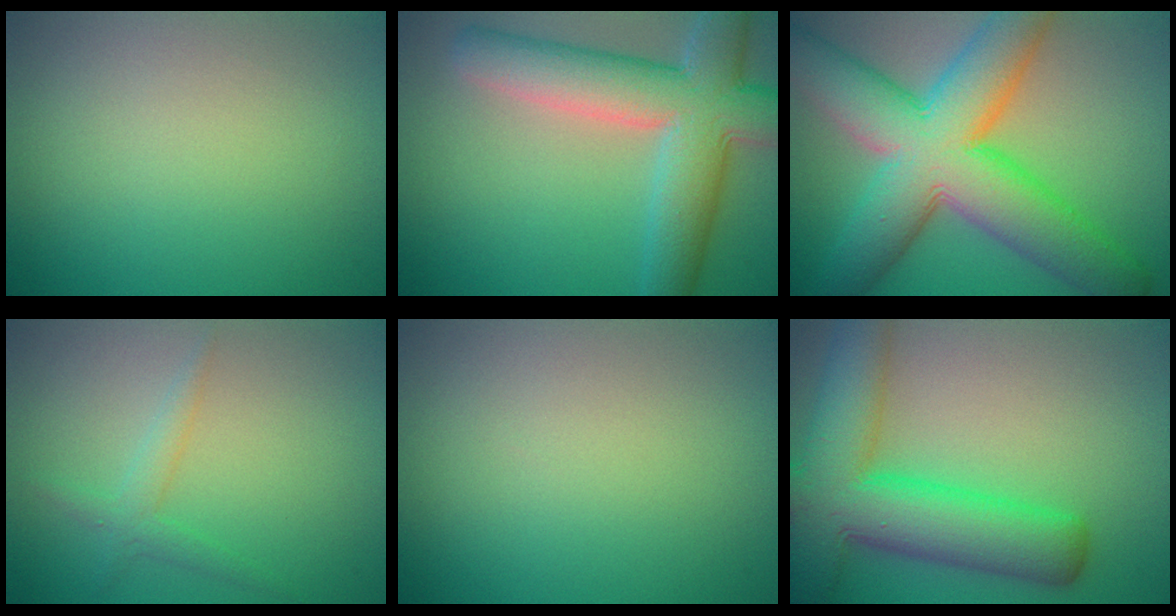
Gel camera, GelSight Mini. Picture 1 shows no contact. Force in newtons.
{"total": 8.7, "press": 8.7, "slide": 0.6}
{"total": 13.2, "press": 13.2, "slide": 0.4}
{"total": 1.8, "press": 1.8, "slide": 0.0}
{"total": 0.0}
{"total": 10.7, "press": 10.7, "slide": 0.6}